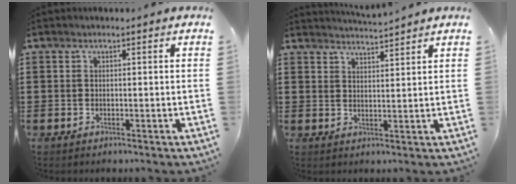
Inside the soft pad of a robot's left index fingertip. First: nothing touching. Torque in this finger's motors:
{"motor_torque": [0.01, 0.06, -0.07, 0.01]}